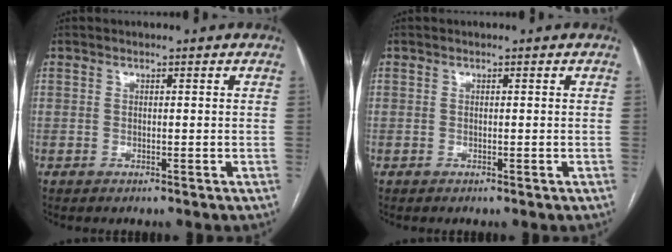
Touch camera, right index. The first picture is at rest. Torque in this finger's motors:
{"motor_torque": [-0.04, 0.13, -0.31, -0.07]}